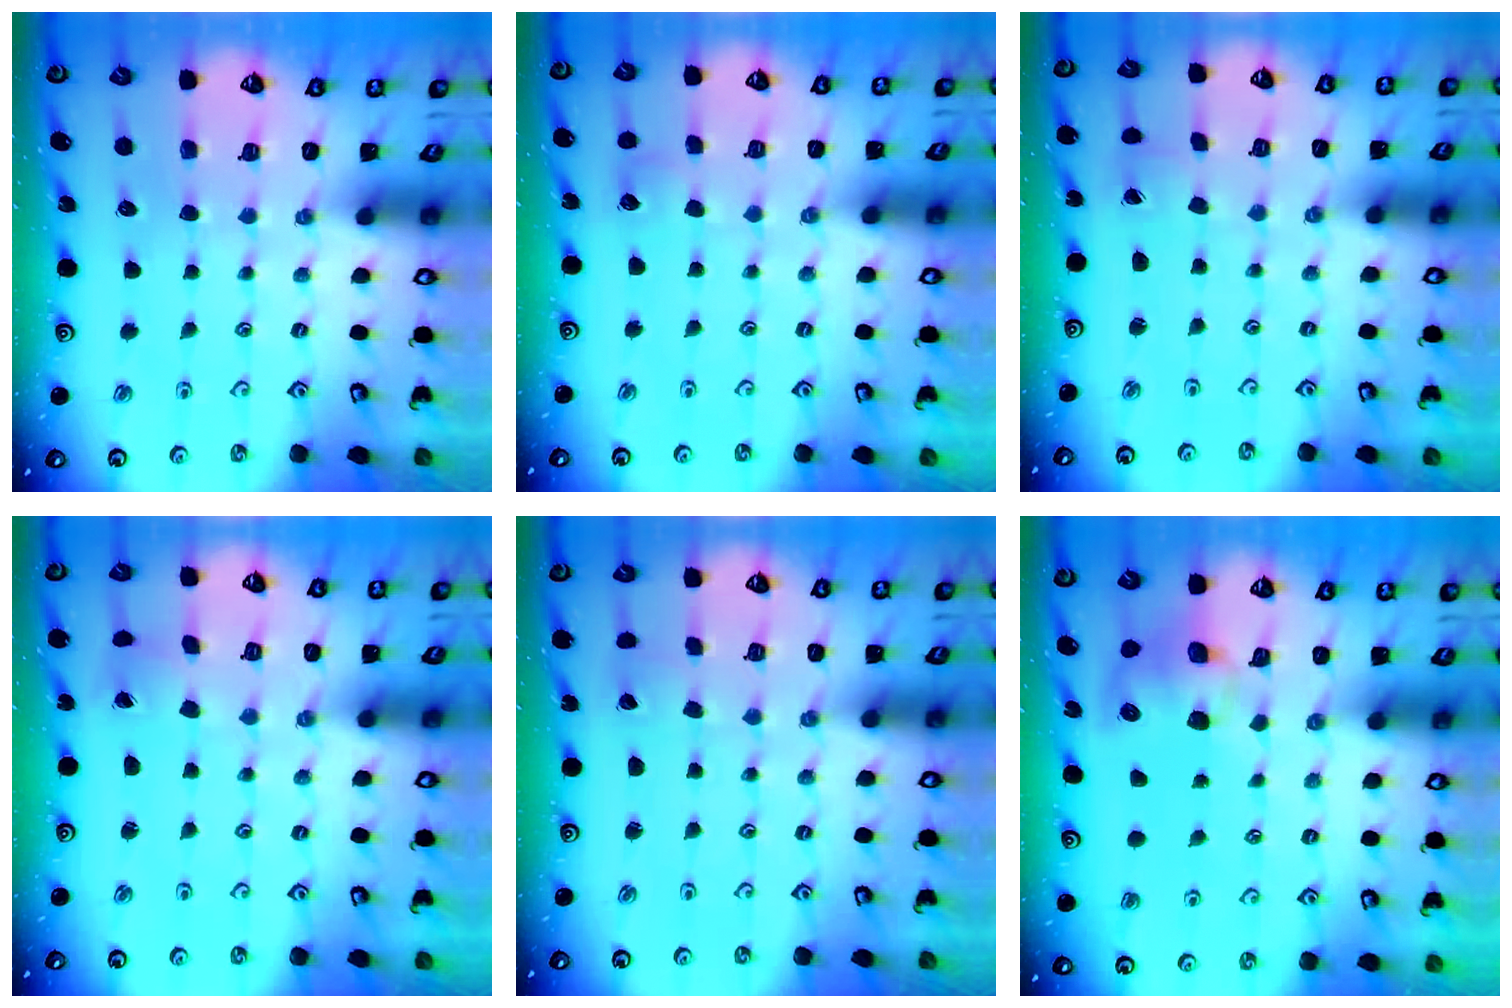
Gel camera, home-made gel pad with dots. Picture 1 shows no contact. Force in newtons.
{"total": 4.8, "press": 4.7, "slide": 0.4}
{"total": 1.5, "press": 1.5, "slide": 0.0}
{"total": 1.1, "press": 1.0, "slide": 0.4}
{"total": 1.3, "press": 1.3, "slide": 0.0}
{"total": 8.3, "press": 8.2, "slide": 1.1}